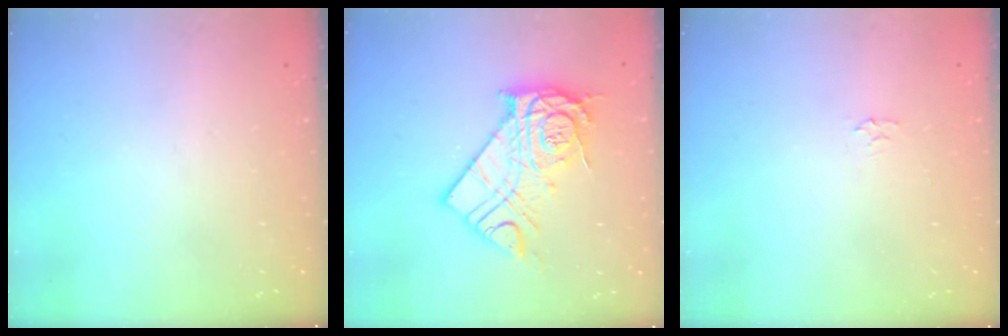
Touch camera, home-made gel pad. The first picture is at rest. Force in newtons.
{"total": 14.2, "press": 14.2, "slide": 1.0}
{"total": 2.3, "press": 2.3, "slide": 0.4}